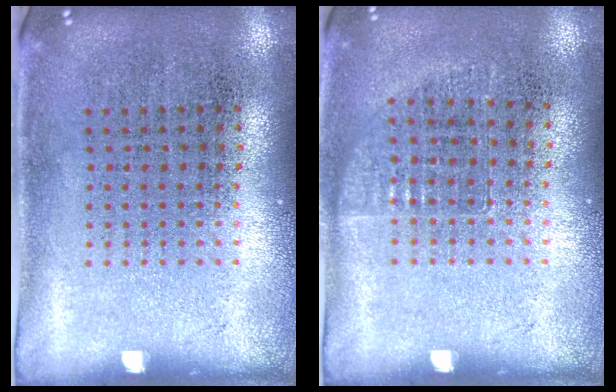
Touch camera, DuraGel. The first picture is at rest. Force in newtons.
{"total": 0.7, "press": 0.6, "slide": 0.1}